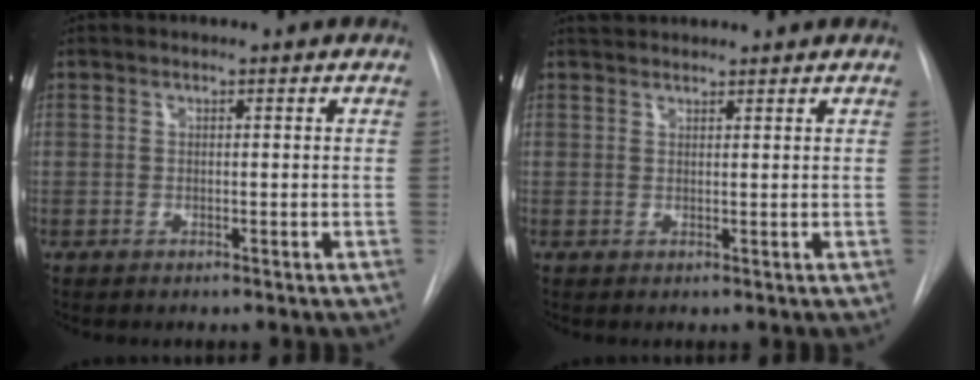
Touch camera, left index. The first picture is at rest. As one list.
[{"total": 3.6, "force": [3.4, 0.4, 0.8], "torque": [-0.012, 0.036, 0.058]}]